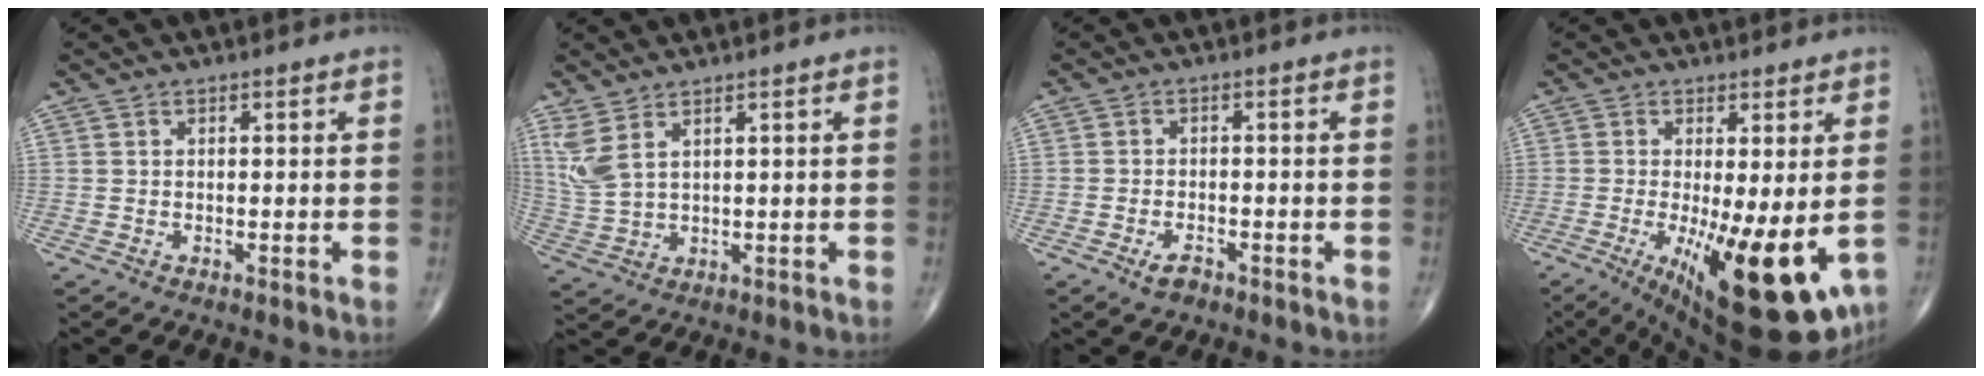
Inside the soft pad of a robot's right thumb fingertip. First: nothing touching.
{"total": 5.9, "force": [3.2, 2.0, 4.5], "torque": [-0.114, -0.012, 0.079]}
{"total": 2.8, "force": [-1.8, 1.4, 1.7], "torque": [-0.031, 0.006, -0.029]}
{"total": 18.2, "force": [-4.2, 5.8, 16.8], "torque": [-0.226, -0.034, -0.041]}